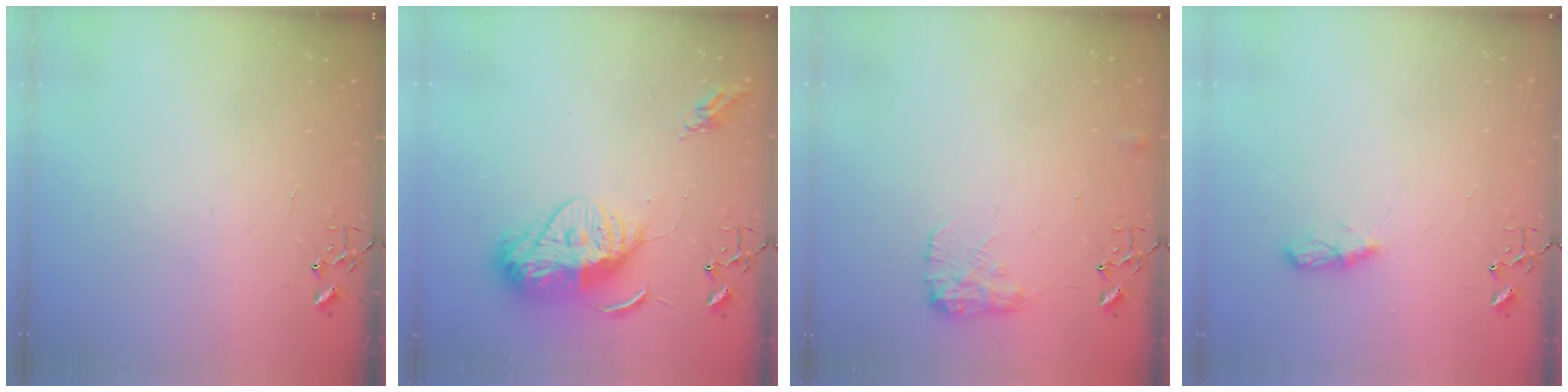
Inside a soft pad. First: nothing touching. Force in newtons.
{"total": 14.4, "press": 14.3, "slide": 1.2}
{"total": 9.5, "press": 9.5, "slide": 0.3}
{"total": 5.1, "press": 5.1, "slide": 0.5}